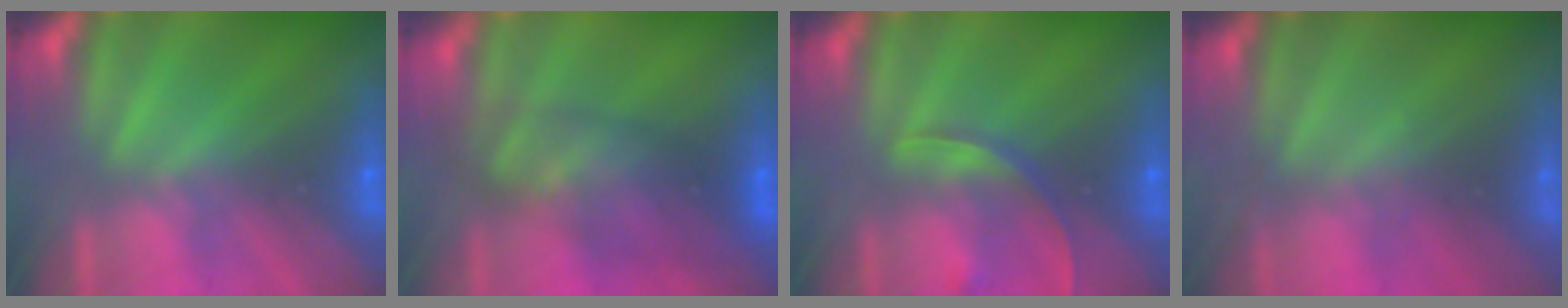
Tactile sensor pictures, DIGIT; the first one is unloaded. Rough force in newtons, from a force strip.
{"total": 5.5}
{"total": 2.5}
{"total": 2.3}